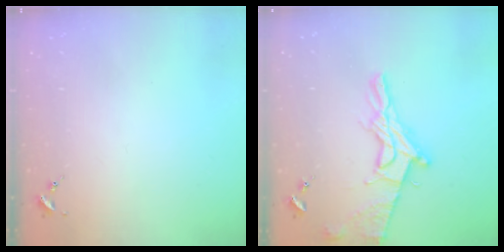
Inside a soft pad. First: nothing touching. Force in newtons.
{"total": 15.6, "press": 15.5, "slide": 1.6}